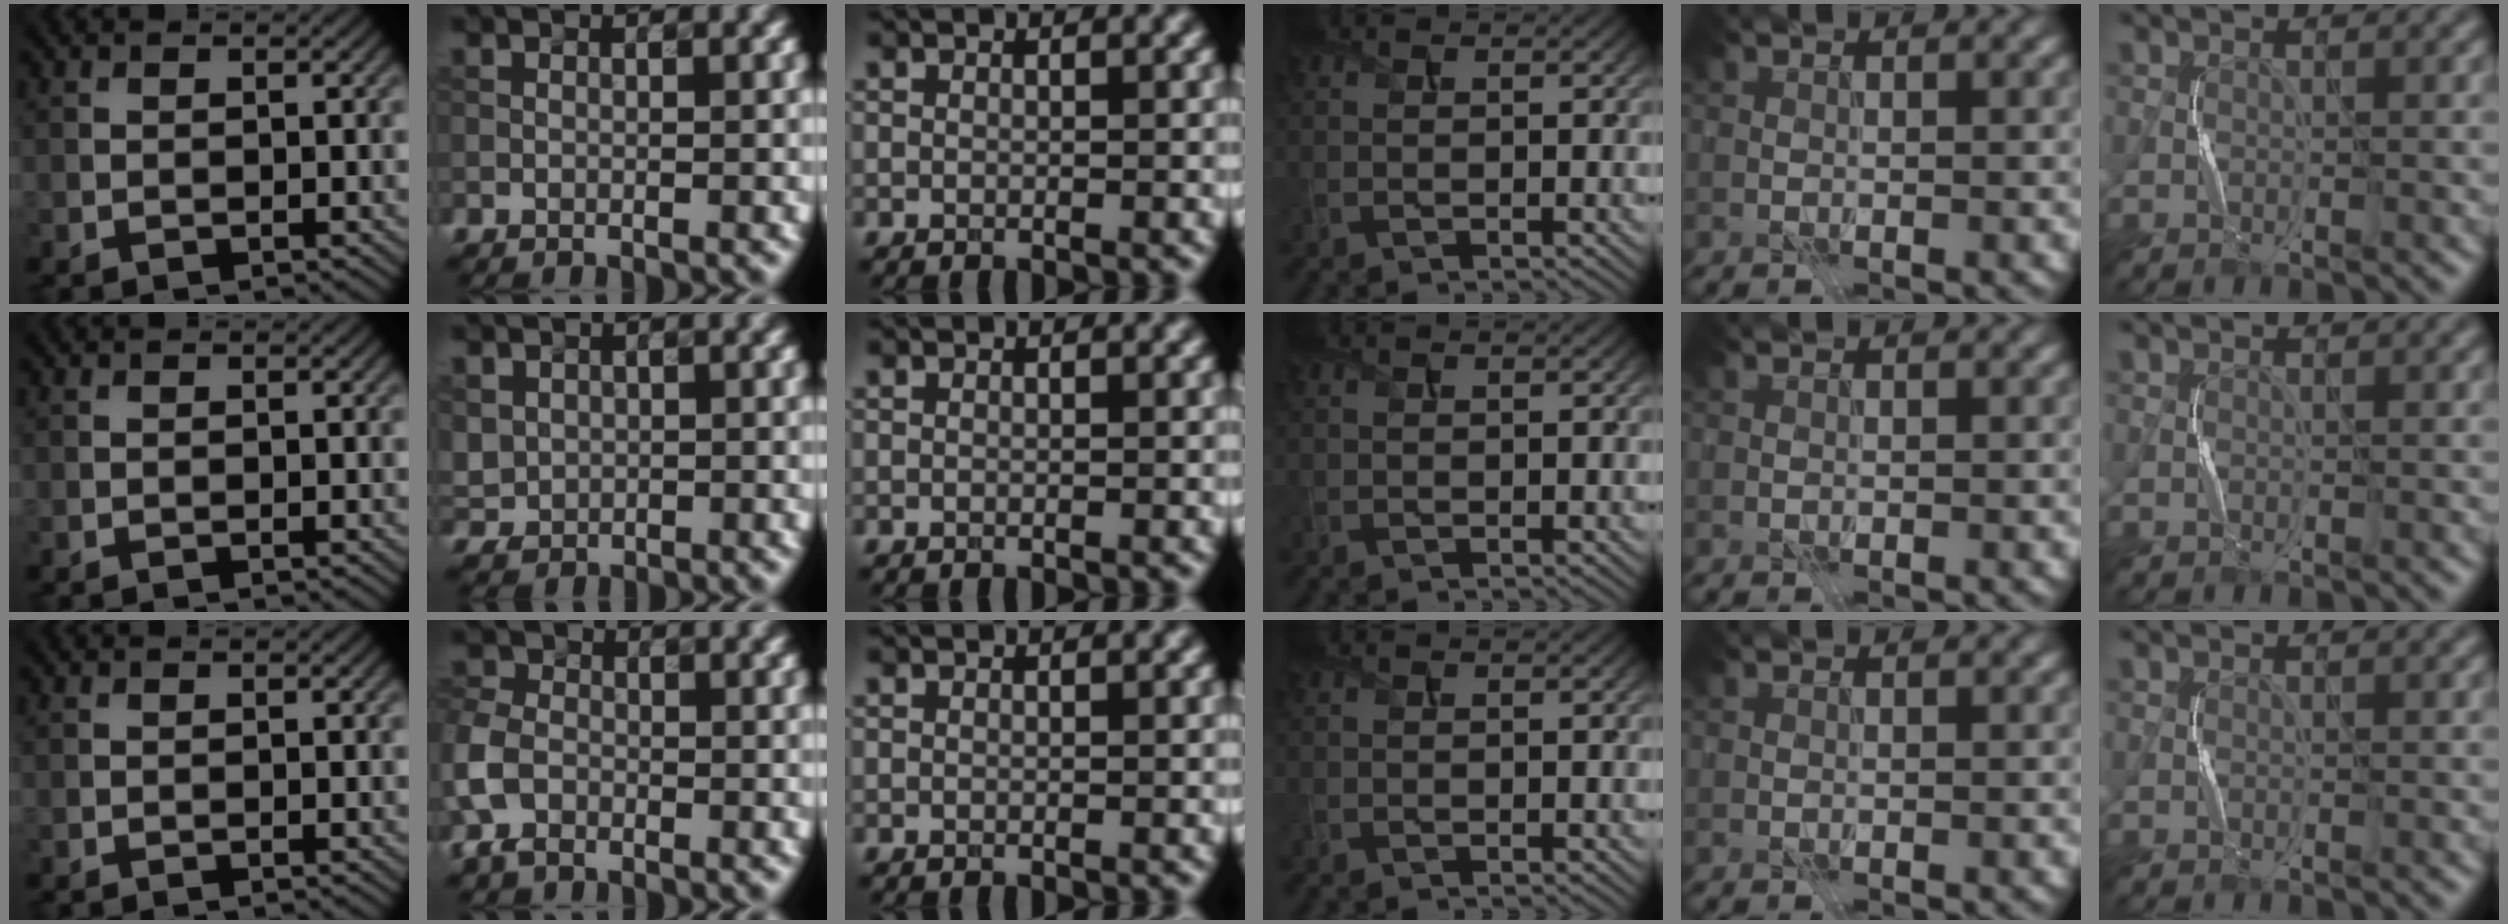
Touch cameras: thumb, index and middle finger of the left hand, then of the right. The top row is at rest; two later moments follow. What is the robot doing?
{"motion": "press", "object": "toy piano key"}